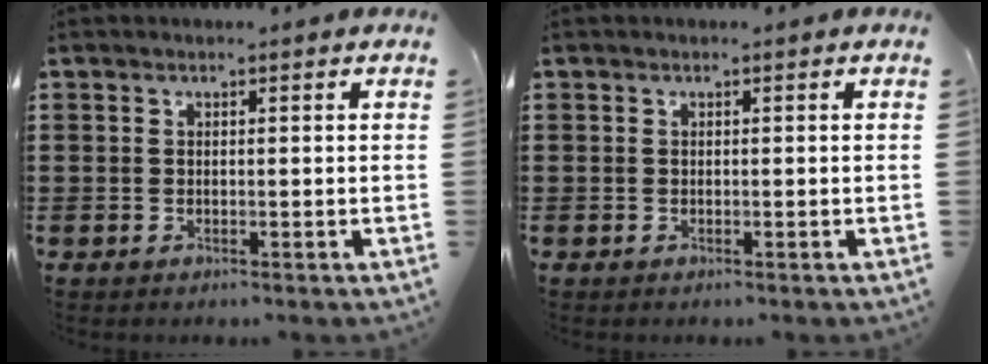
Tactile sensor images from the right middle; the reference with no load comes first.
{"total": 0.0}